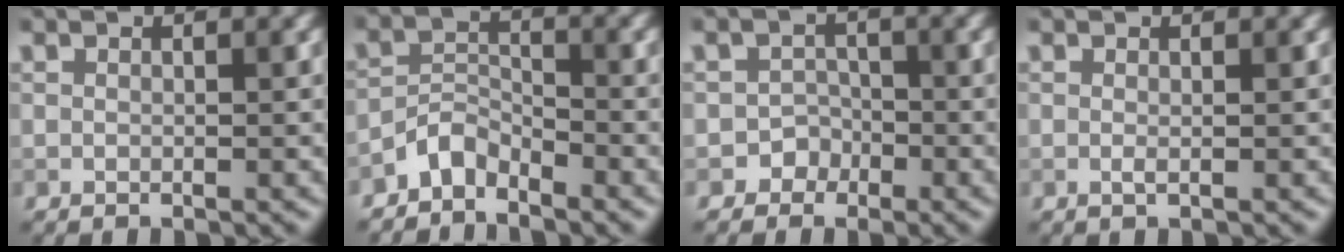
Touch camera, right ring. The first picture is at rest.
{"total": 2.6, "force": [-2.3, 1.0, 0.7], "torque": [-0.010, 0.011, -0.051]}
{"total": 2.0, "force": [-1.1, 1.6, 0.0], "torque": [0.020, 0.013, -0.023]}
{"total": 0.6, "force": [0.0, 0.1, 0.6], "torque": [-0.012, -0.002, -0.001]}